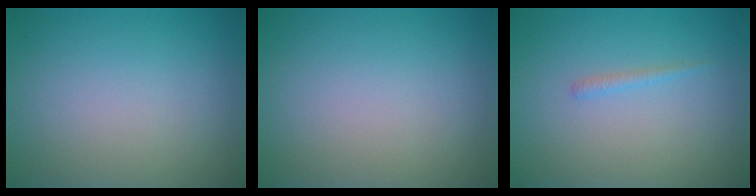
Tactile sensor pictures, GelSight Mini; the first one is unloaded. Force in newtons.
{"total": 0.0}
{"total": 0.7, "press": 0.7, "slide": 0.1}